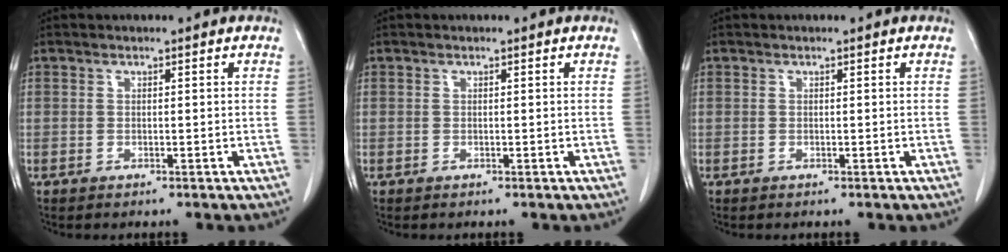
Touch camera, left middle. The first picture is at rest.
{"total": 0.0}
{"total": 0.0}